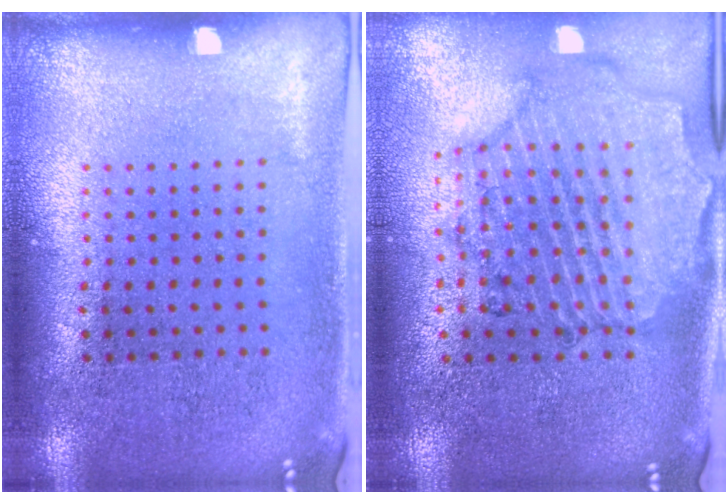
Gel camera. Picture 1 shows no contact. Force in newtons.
{"total": 1.6, "press": 1.6, "slide": 0.4}